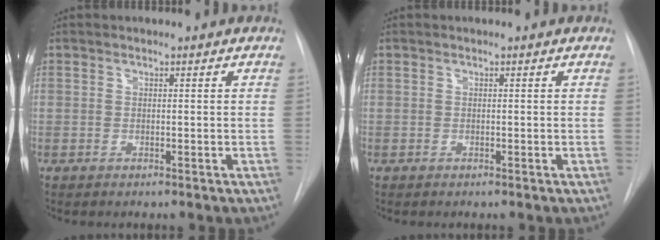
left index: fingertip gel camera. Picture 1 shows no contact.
{"total": 0.0}